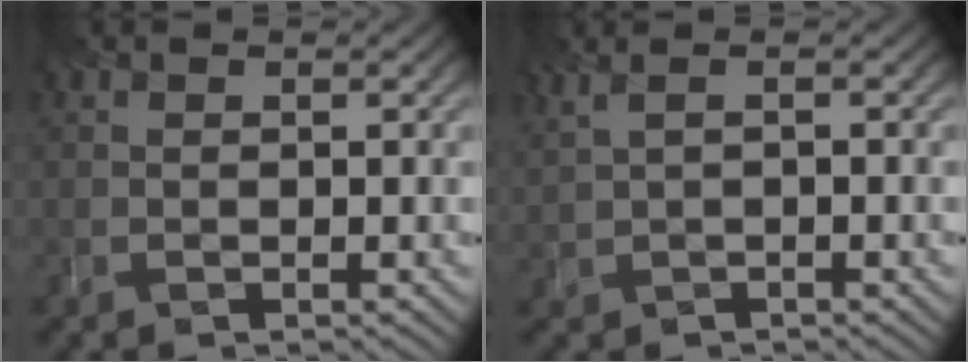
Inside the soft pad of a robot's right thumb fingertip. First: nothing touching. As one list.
[{"total": 1.7, "force": [0.9, 0.6, 1.3], "torque": [-0.033, 0.012, 0.020]}]